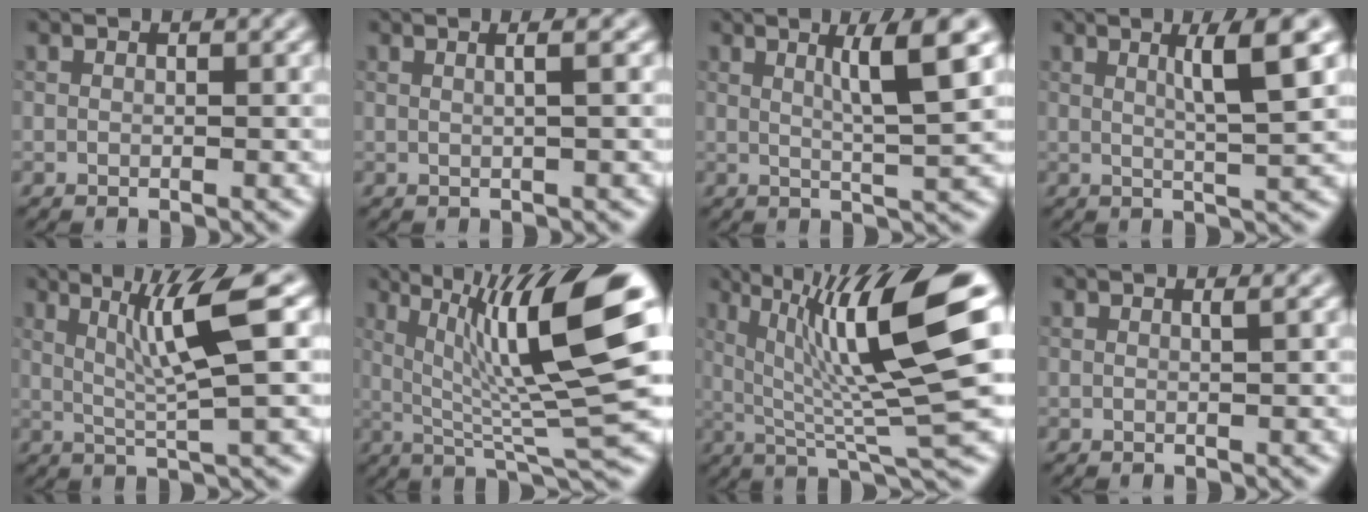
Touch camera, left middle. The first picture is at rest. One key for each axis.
{"total": 2.3, "fx": 0.6, "fy": 0.9, "fz": 2.1, "tx": -0.022, "ty": 0.008, "tz": -0.012}
{"total": 5.2, "fx": 1.9, "fy": 0.5, "fz": 4.8, "tx": -0.074, "ty": 0.002, "tz": 0.034}
{"total": 4.6, "fx": 1.7, "fy": 0.5, "fz": 4.3, "tx": -0.062, "ty": 0.003, "tz": 0.029}
{"total": 5.6, "fx": 1.7, "fy": 0.4, "fz": 5.3, "tx": -0.101, "ty": 0.004, "tz": 0.038}
{"total": 12.4, "fx": 3.2, "fy": 2.0, "fz": 11.8, "tx": -0.181, "ty": 0.008, "tz": 0.060}
{"total": 12.7, "fx": 3.4, "fy": 2.1, "fz": 12.0, "tx": -0.186, "ty": 0.008, "tz": 0.063}
{"total": 0.6, "fx": 0.2, "fy": 0.2, "fz": 0.5, "tx": -0.003, "ty": 0.001, "tz": -0.001}